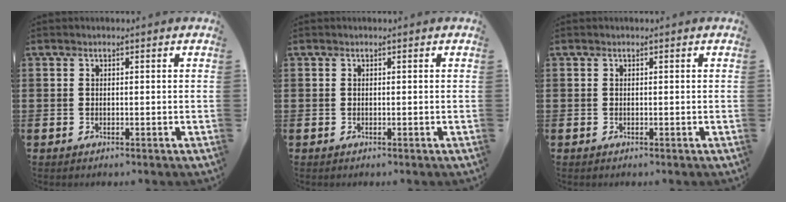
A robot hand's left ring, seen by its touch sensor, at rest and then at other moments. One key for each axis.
{"total": 0.0}
{"total": 0.0}